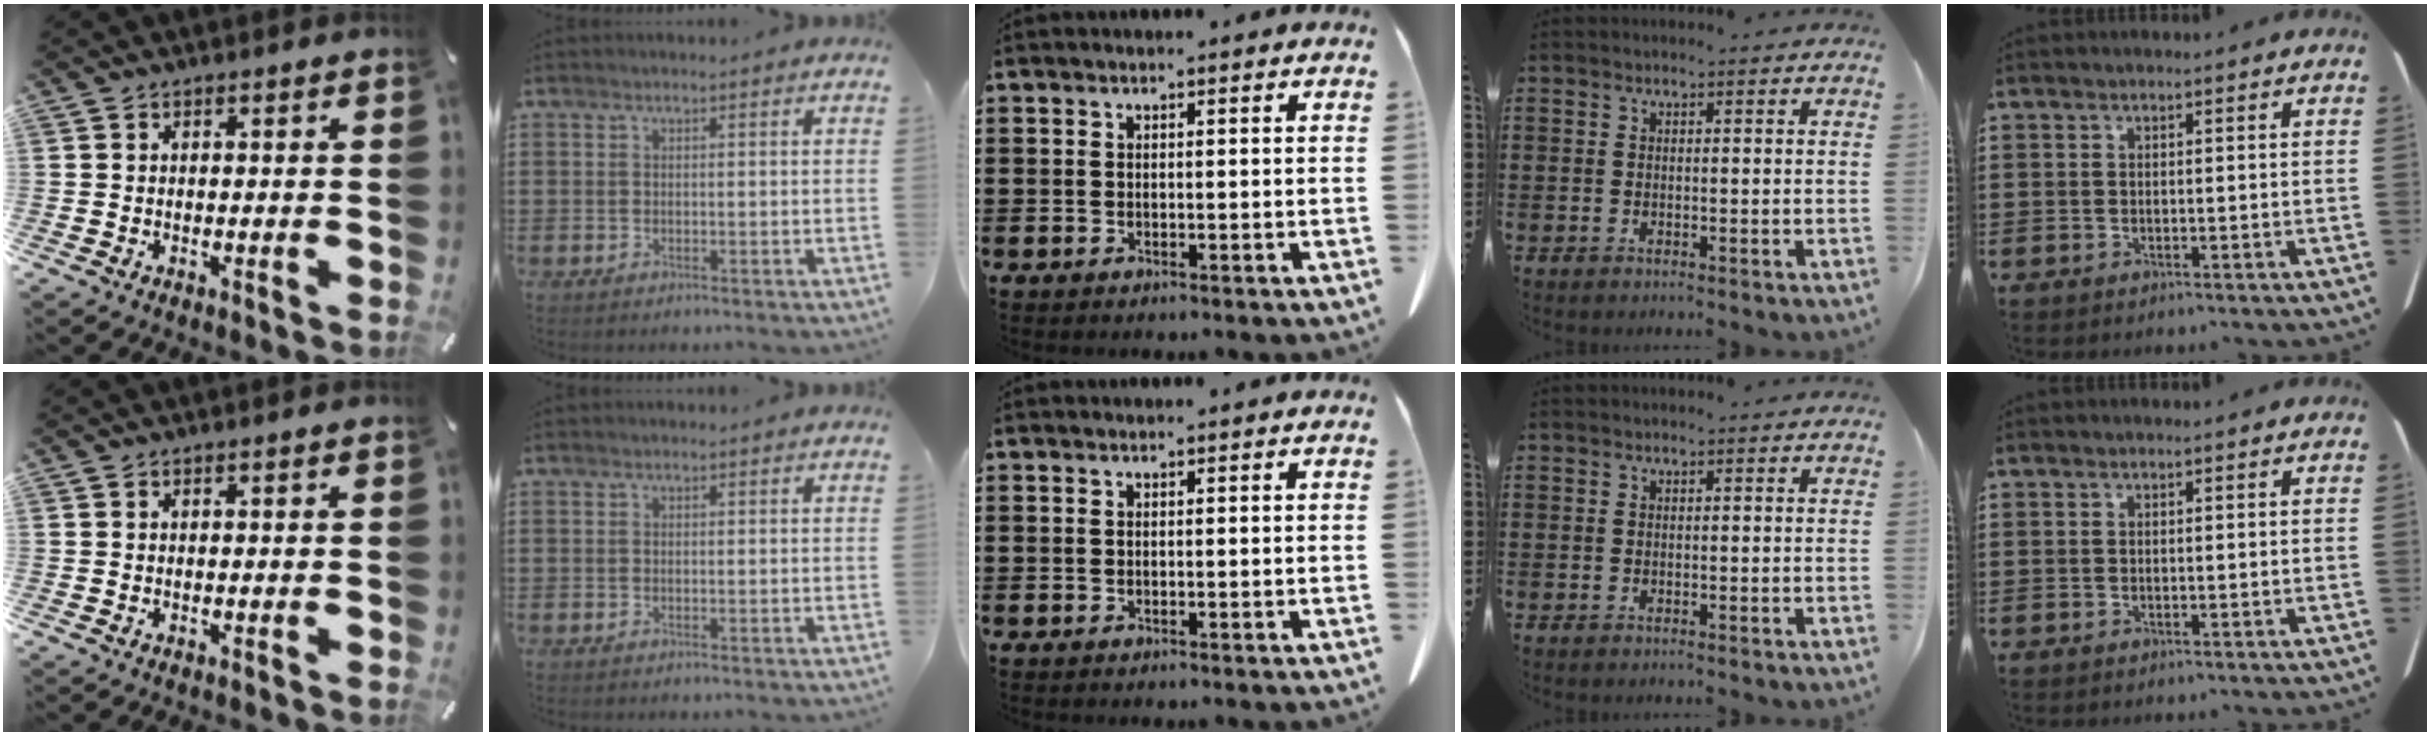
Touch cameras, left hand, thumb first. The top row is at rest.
{}